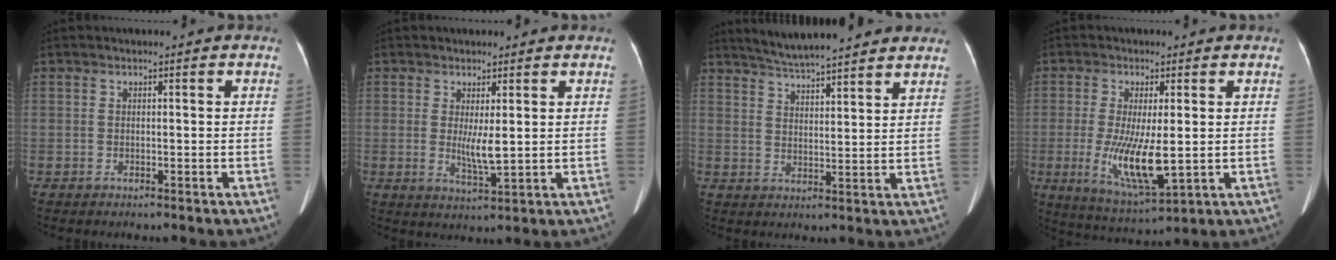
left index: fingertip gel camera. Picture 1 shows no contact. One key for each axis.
{"total": 3.6, "fx": 0.5, "fy": 0.4, "fz": 3.6, "tx": -0.069, "ty": -0.014, "tz": 0.016}
{"total": 13.2, "fx": 11.8, "fy": 1.3, "fz": 5.7, "tx": -0.090, "ty": 0.022, "tz": 0.169}
{"total": 9.5, "fx": -1.0, "fy": 2.2, "fz": 9.2, "tx": -0.184, "ty": -0.031, "tz": -0.007}